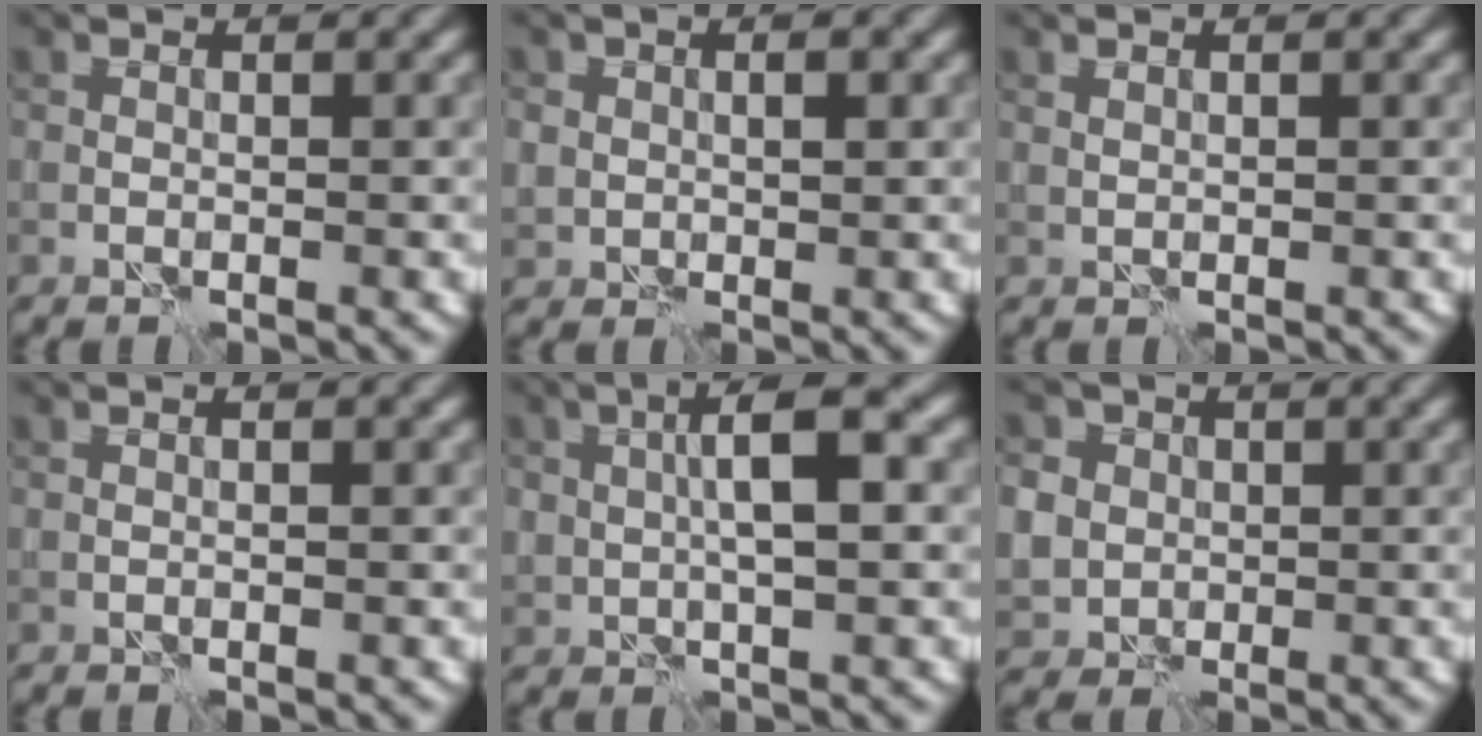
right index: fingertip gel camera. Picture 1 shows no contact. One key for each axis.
{"total": 2.3, "fx": 0.5, "fy": 1.7, "fz": 1.4, "tx": -0.027, "ty": -0.001, "tz": 0.013}
{"total": 0.0}
{"total": 0.0}
{"total": 4.8, "fx": 0.7, "fy": 1.6, "fz": 4.5, "tx": -0.078, "ty": 0.012, "tz": 0.010}
{"total": 7.9, "fx": 1.5, "fy": 7.2, "fz": 2.9, "tx": -0.078, "ty": 0.022, "tz": 0.005}